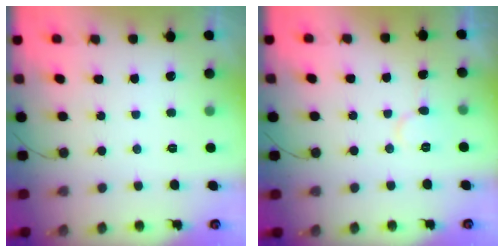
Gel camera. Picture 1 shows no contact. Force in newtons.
{"total": 5.5, "press": 5.5, "slide": 0.5}